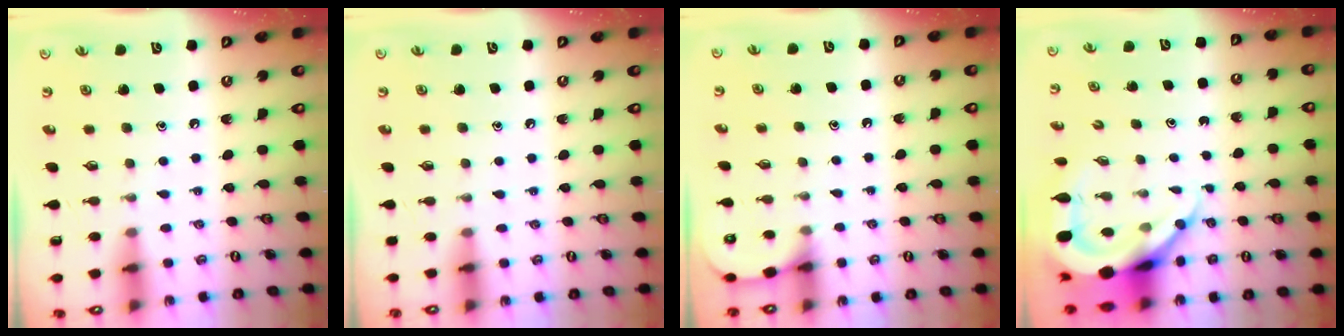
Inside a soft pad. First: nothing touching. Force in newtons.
{"total": 3.3, "press": 3.3, "slide": 0.5}
{"total": 3.5, "press": 3.5, "slide": 0.3}
{"total": 9.9, "press": 9.9, "slide": 1.0}